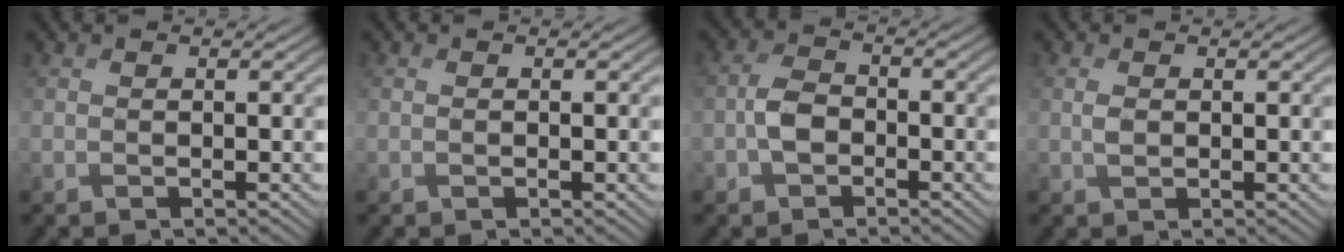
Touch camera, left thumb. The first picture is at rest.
{"total": 0.5, "force": [0.4, -0.3, 0.0], "torque": [0.001, 0.004, 0.008]}
{"total": 2.8, "force": [-0.9, 1.9, 1.9], "torque": [-0.039, 0.011, -0.028]}
{"total": 1.1, "force": [0.8, 0.3, 0.7], "torque": [-0.015, 0.005, 0.015]}